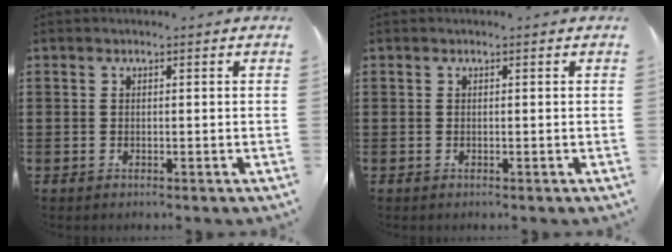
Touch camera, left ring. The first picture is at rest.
{"total": 0.0}